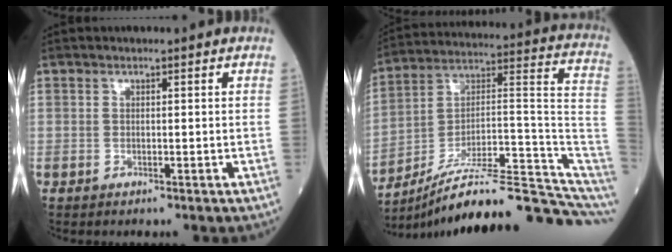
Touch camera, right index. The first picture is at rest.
{"total": 23.1, "force": [-18.7, 1.4, 13.5], "torque": [-0.126, 0.053, -0.281]}